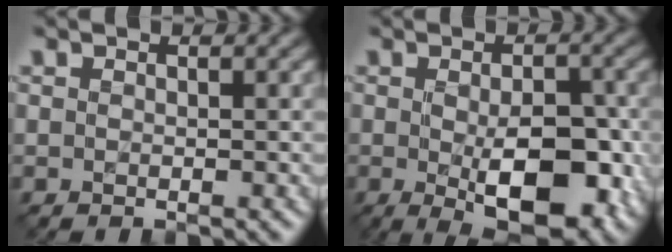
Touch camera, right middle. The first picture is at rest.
{"total": 8.6, "force": [-1.9, 3.7, 7.5], "torque": [-0.118, -0.014, -0.020]}